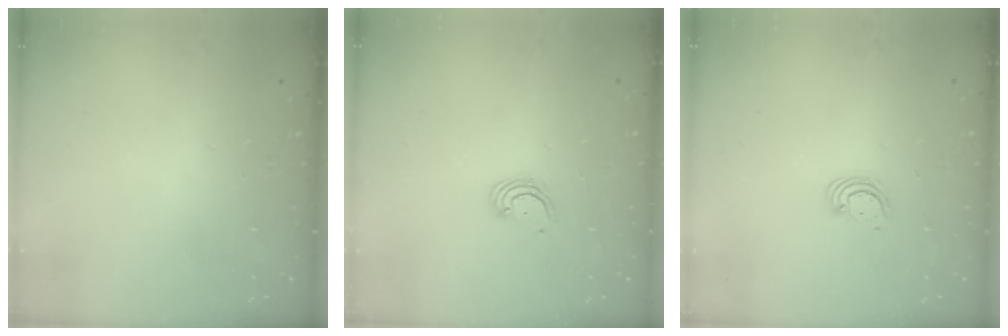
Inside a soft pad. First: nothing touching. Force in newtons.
{"total": 3.2, "press": 3.2, "slide": 0.3}
{"total": 2.5, "press": 2.5, "slide": 0.3}